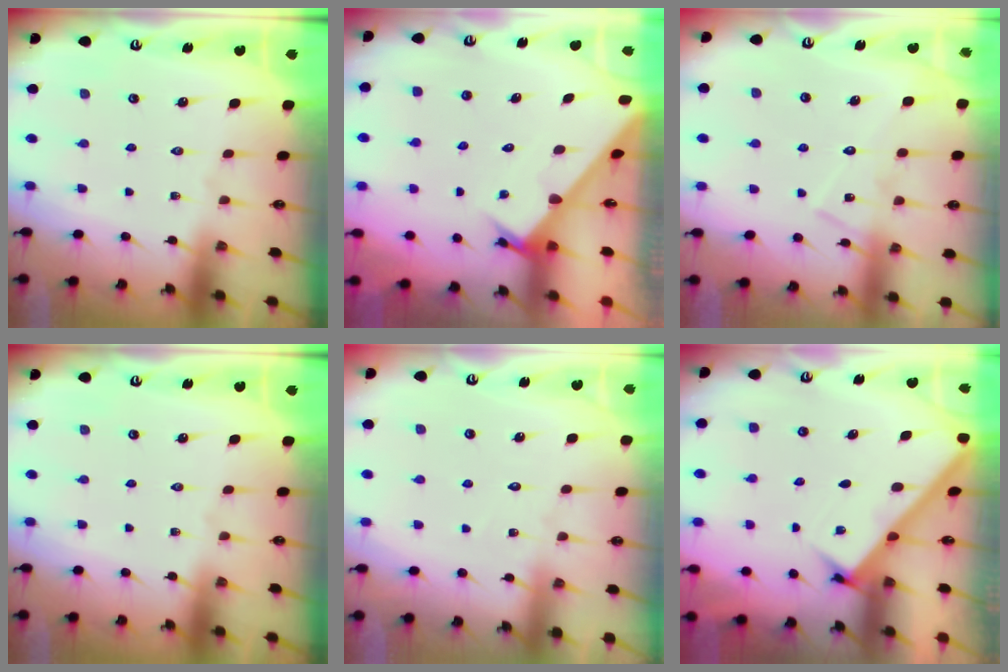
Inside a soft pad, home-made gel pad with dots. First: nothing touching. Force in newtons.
{"total": 2.9, "press": 2.9, "slide": 0.1}
{"total": 10.7, "press": 10.7, "slide": 0.7}
{"total": 0.0}
{"total": 4.0, "press": 4.0, "slide": 0.4}
{"total": 3.0, "press": 3.0, "slide": 0.1}